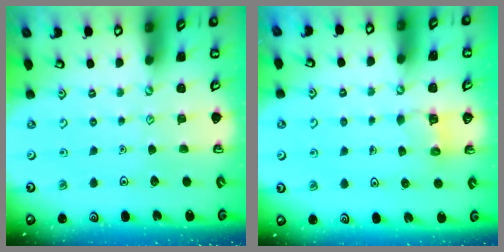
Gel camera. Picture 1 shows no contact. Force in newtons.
{"total": 3.4, "press": 3.4, "slide": 0.2}